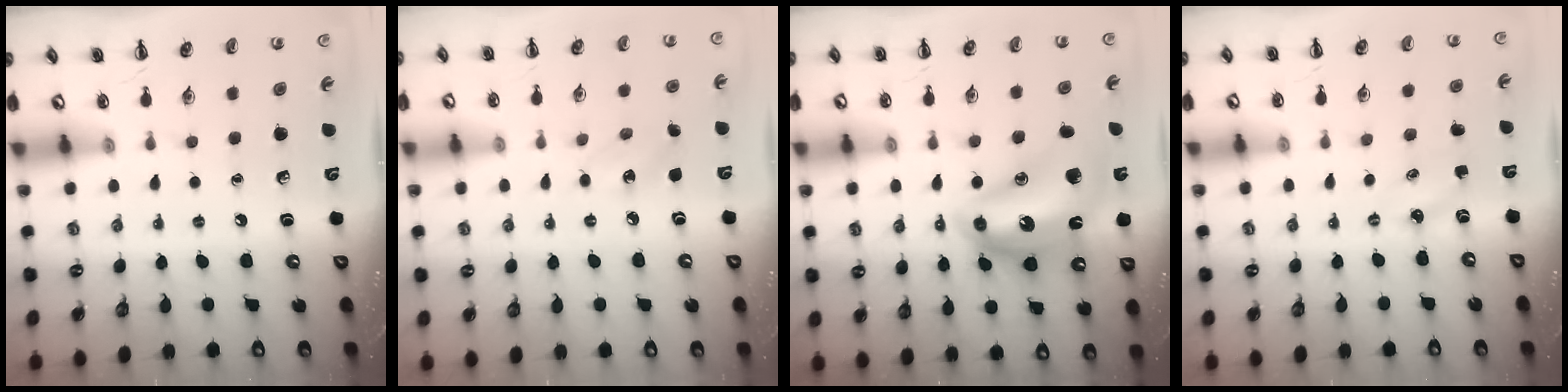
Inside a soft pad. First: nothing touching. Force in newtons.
{"total": 5.5, "press": 5.3, "slide": 1.4}
{"total": 15.3, "press": 15.3, "slide": 1.3}
{"total": 2.9, "press": 2.7, "slide": 0.8}